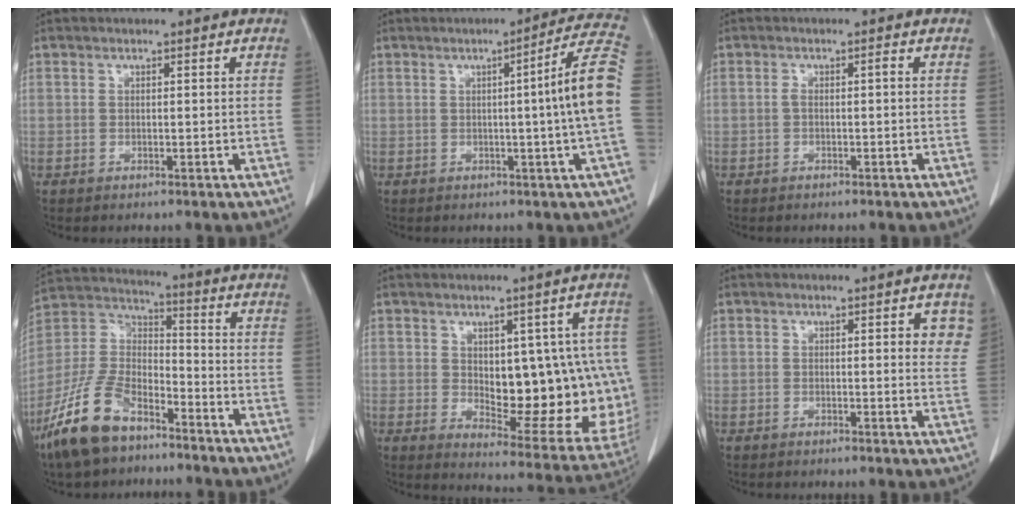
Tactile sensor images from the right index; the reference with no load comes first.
{"total": 9.8, "force": [-0.5, -2.0, 9.6], "torque": [-0.119, 0.003, -0.009]}
{"total": 1.3, "force": [-0.1, 0.3, 1.3], "torque": [-0.023, 0.004, -0.003]}
{"total": 14.1, "force": [-9.6, 6.1, 8.4], "torque": [-0.186, 0.003, -0.186]}
{"total": 17.9, "force": [0.1, 8.0, 16.0], "torque": [-0.162, 0.004, 0.029]}
{"total": 3.5, "force": [1.5, 1.1, 3.0], "torque": [-0.025, -0.004, 0.010]}